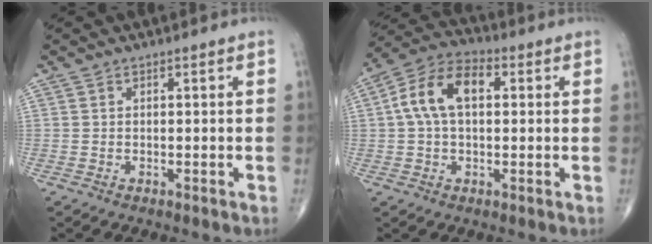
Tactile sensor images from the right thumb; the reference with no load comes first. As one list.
[{"total": 11.0, "force": [1.8, 6.4, 8.8], "torque": [-0.167, 0.031, 0.024]}]